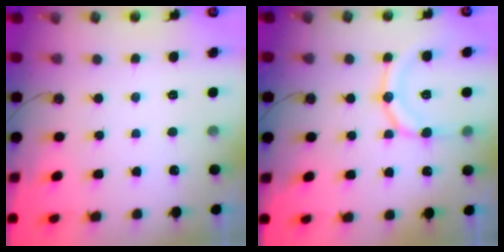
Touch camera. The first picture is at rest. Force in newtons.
{"total": 13.9, "press": 13.6, "slide": 2.9}